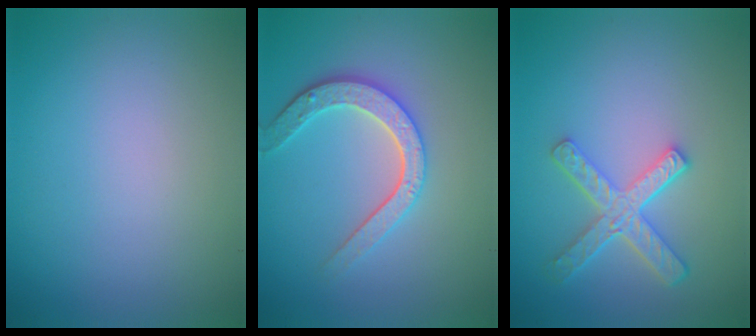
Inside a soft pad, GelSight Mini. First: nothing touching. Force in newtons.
{"total": 3.8, "press": 3.4, "slide": 1.8}
{"total": 4.7, "press": 3.5, "slide": 3.0}